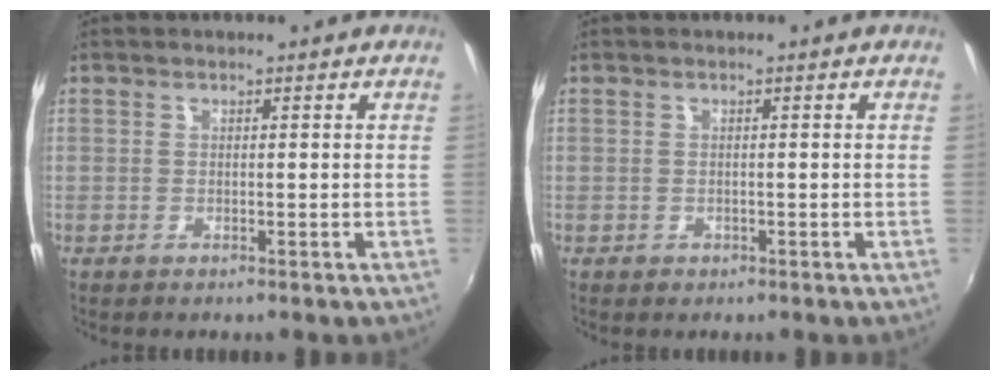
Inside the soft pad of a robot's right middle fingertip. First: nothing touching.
{"total": 0.9, "force": [-0.5, 0.8, 0.2], "torque": [-0.003, -0.004, -0.006]}